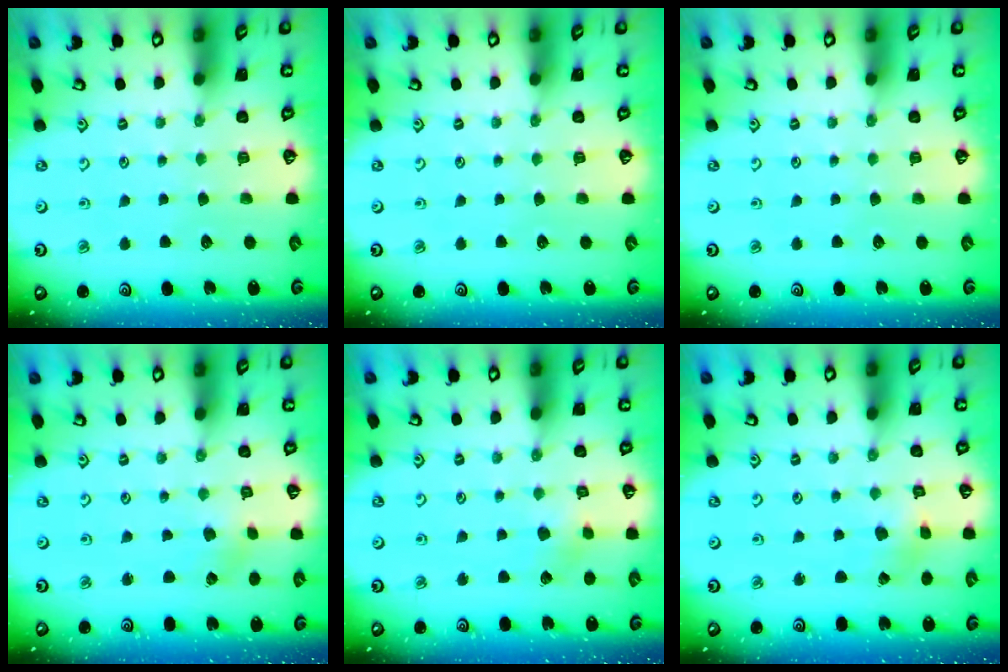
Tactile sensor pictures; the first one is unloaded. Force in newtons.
{"total": 0.0}
{"total": 0.0}
{"total": 0.0}
{"total": 3.2, "press": 3.2, "slide": 0.4}
{"total": 1.4, "press": 1.4, "slide": 0.4}